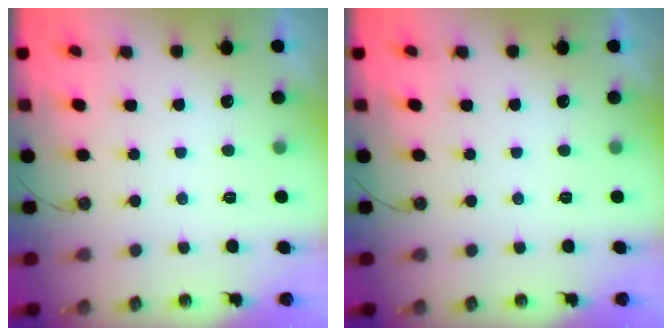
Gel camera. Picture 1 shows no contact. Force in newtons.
{"total": 0.0}